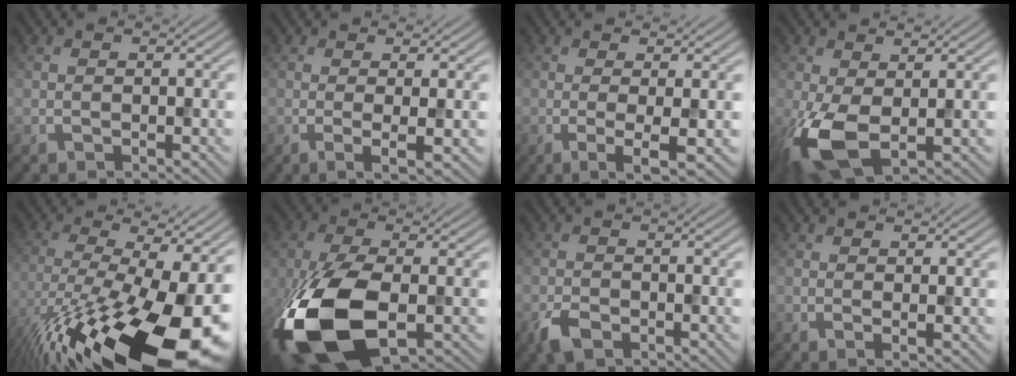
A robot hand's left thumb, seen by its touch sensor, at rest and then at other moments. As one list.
[{"total": 2.8, "force": [0.2, 0.5, 2.8], "torque": [-0.047, -0.001, 0.004]}, {"total": 3.7, "force": [0.0, 0.6, 3.6], "torque": [-0.062, -0.001, 0.001]}, {"total": 7.3, "force": [-1.1, 3.9, 6.1], "torque": [-0.147, -0.010, -0.021]}, {"total": 20.1, "force": [-10.0, 7.1, 15.9], "torque": [-0.293, -0.033, -0.155]}, {"total": 15.8, "force": [-5.1, 8.5, 12.3], "torque": [-0.302, -0.044, -0.081]}, {"total": 2.8, "force": [-2.1, 1.3, 1.3], "torque": [-0.029, -0.007, -0.041]}, {"total": 1.1, "force": [0.1, 0.2, 1.0], "torque": [-0.021, 0.001, -0.002]}]